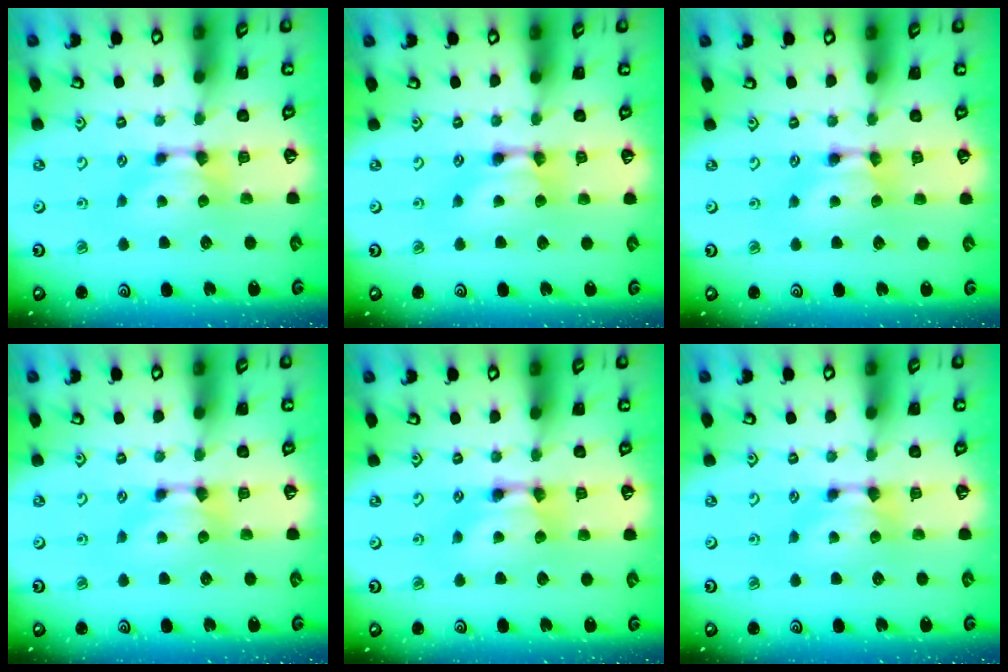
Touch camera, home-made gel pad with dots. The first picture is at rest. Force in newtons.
{"total": 2.0, "press": 2.0, "slide": 0.1}
{"total": 1.2, "press": 1.2, "slide": 0.2}
{"total": 0.0}
{"total": 2.1, "press": 2.1, "slide": 0.1}
{"total": 0.0}